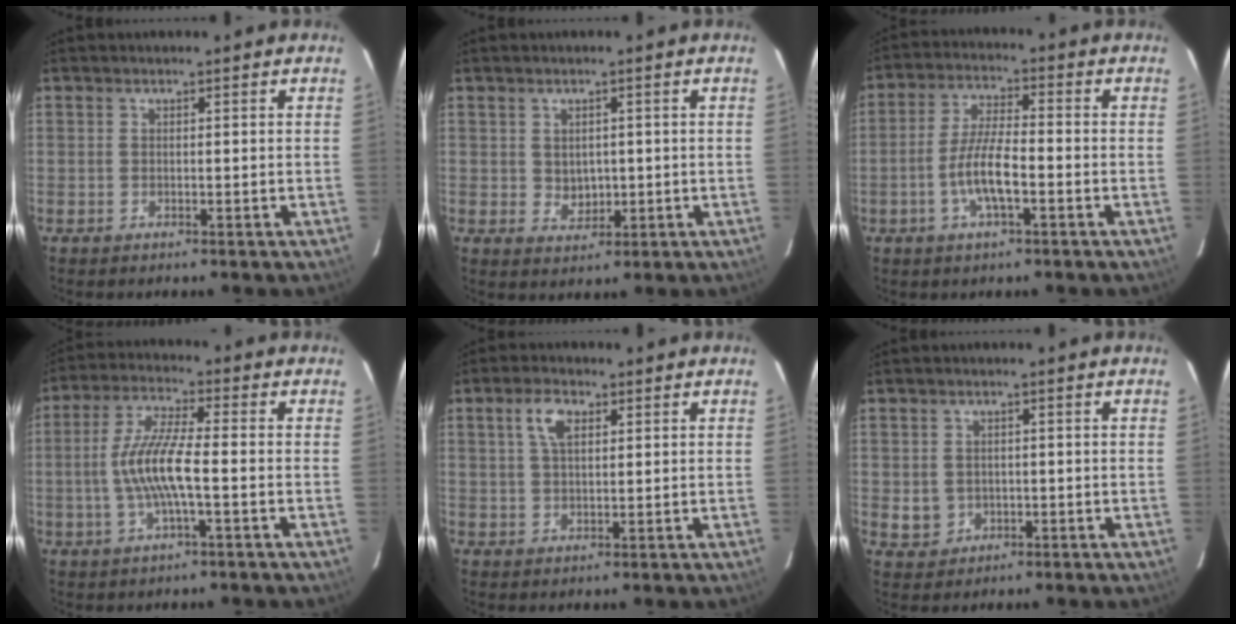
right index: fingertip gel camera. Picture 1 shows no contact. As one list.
[{"total": 3.3, "force": [0.3, 2.9, 1.5], "torque": [-0.025, 0.002, 0.012]}, {"total": 7.9, "force": [-2.9, 1.9, 7.1], "torque": [-0.144, 0.004, -0.054]}, {"total": 9.5, "force": [-1.8, 1.2, 9.2], "torque": [-0.192, 0.002, -0.035]}, {"total": 4.7, "force": [1.9, 2.3, 3.7], "torque": [-0.070, 0.011, 0.036]}, {"total": 3.9, "force": [-0.3, 3.7, 1.1], "torque": [-0.027, 0.005, 0.007]}]